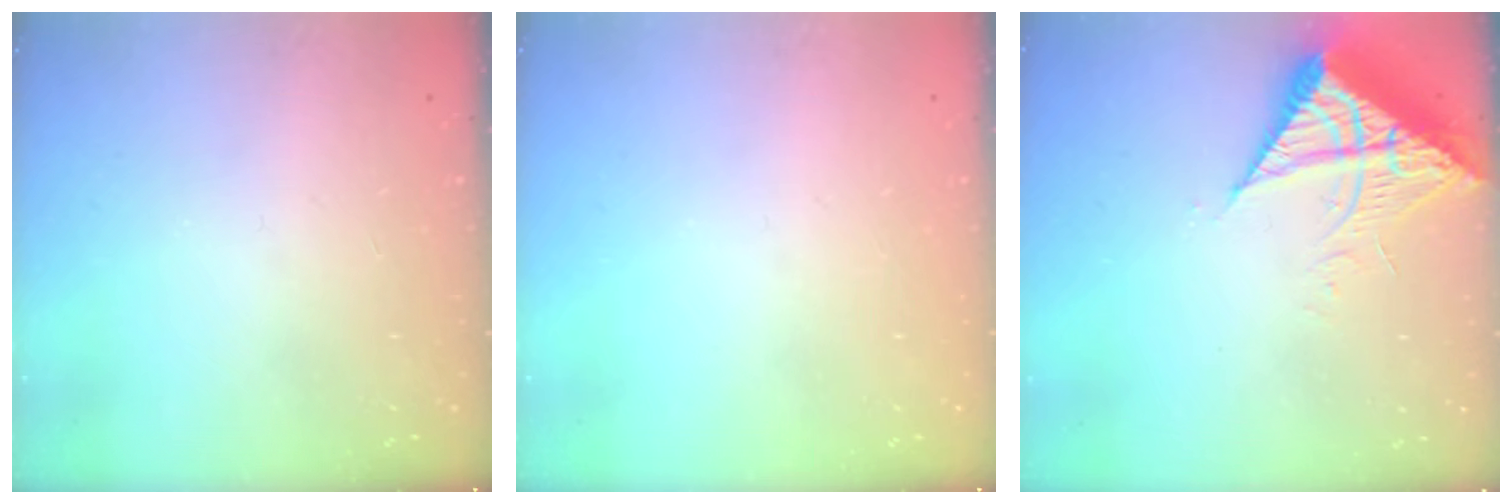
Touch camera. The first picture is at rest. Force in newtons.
{"total": 0.0}
{"total": 9.4, "press": 9.4, "slide": 1.0}